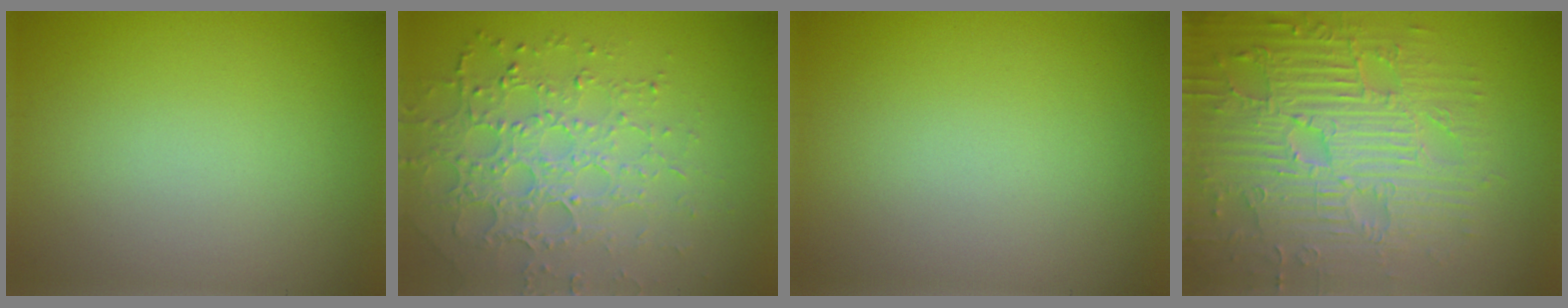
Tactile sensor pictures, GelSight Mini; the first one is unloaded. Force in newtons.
{"total": 4.9, "press": 4.3, "slide": 2.3}
{"total": 0.0}
{"total": 9.0, "press": 6.5, "slide": 6.2}